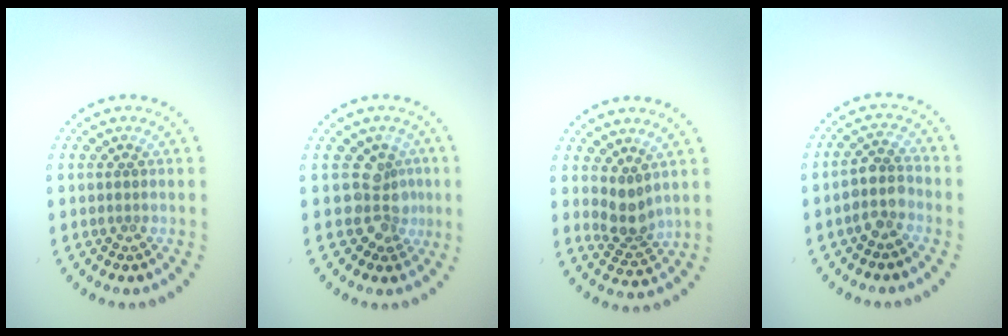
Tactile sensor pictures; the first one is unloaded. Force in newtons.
{"total": 3.1, "press": 2.2, "slide": 2.2}
{"total": 2.6, "press": 2.0, "slide": 1.6}
{"total": 2.8, "press": 2.4, "slide": 1.4}